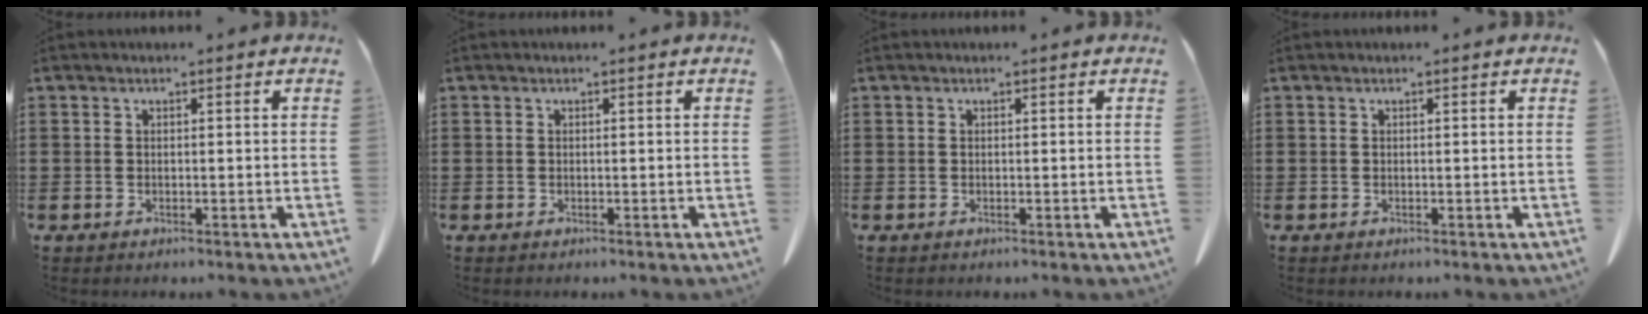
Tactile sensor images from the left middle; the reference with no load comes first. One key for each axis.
{"total": 0.0}
{"total": 0.0}
{"total": 0.0}